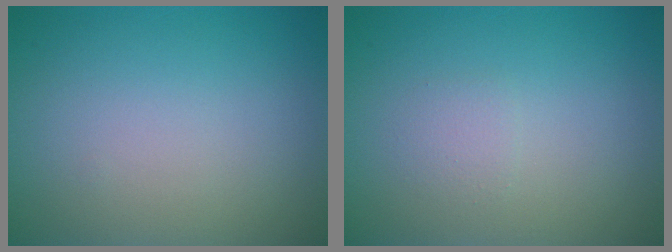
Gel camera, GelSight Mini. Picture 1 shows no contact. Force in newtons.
{"total": 1.0, "press": 1.0, "slide": 0.1}